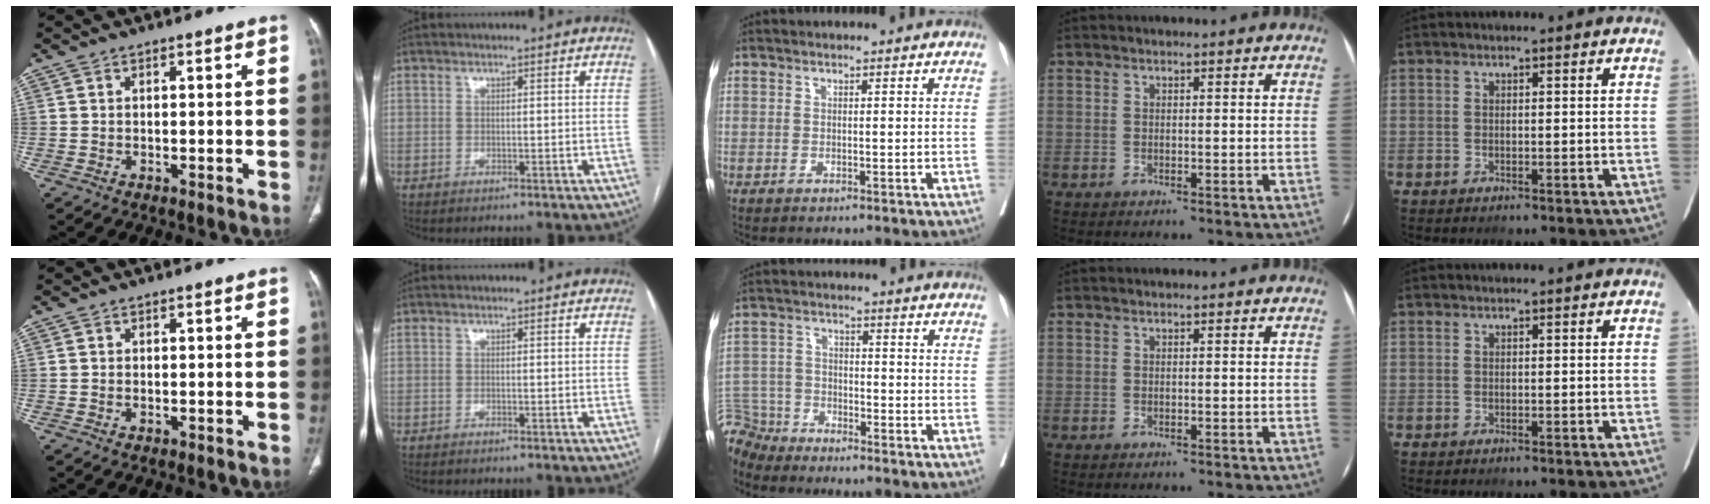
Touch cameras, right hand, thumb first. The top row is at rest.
{"middle": {"total": 6.7, "force": [-6.3, 1.9, -1.1], "torque": [0.022, 0.007, -0.130]}}